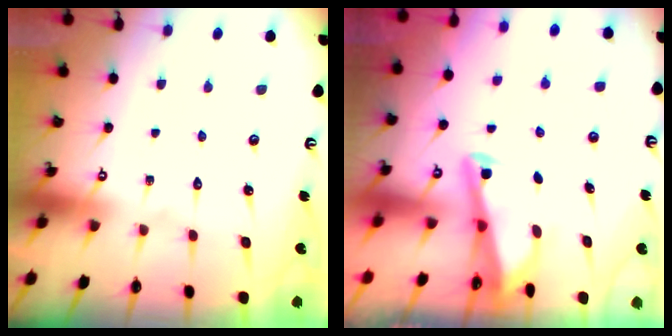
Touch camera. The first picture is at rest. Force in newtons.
{"total": 2.7, "press": 2.6, "slide": 0.3}